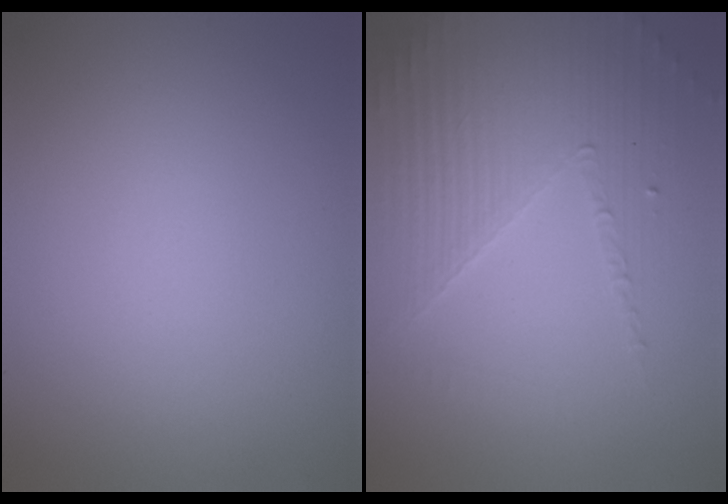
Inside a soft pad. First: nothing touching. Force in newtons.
{"total": 3.7, "press": 3.3, "slide": 1.5}